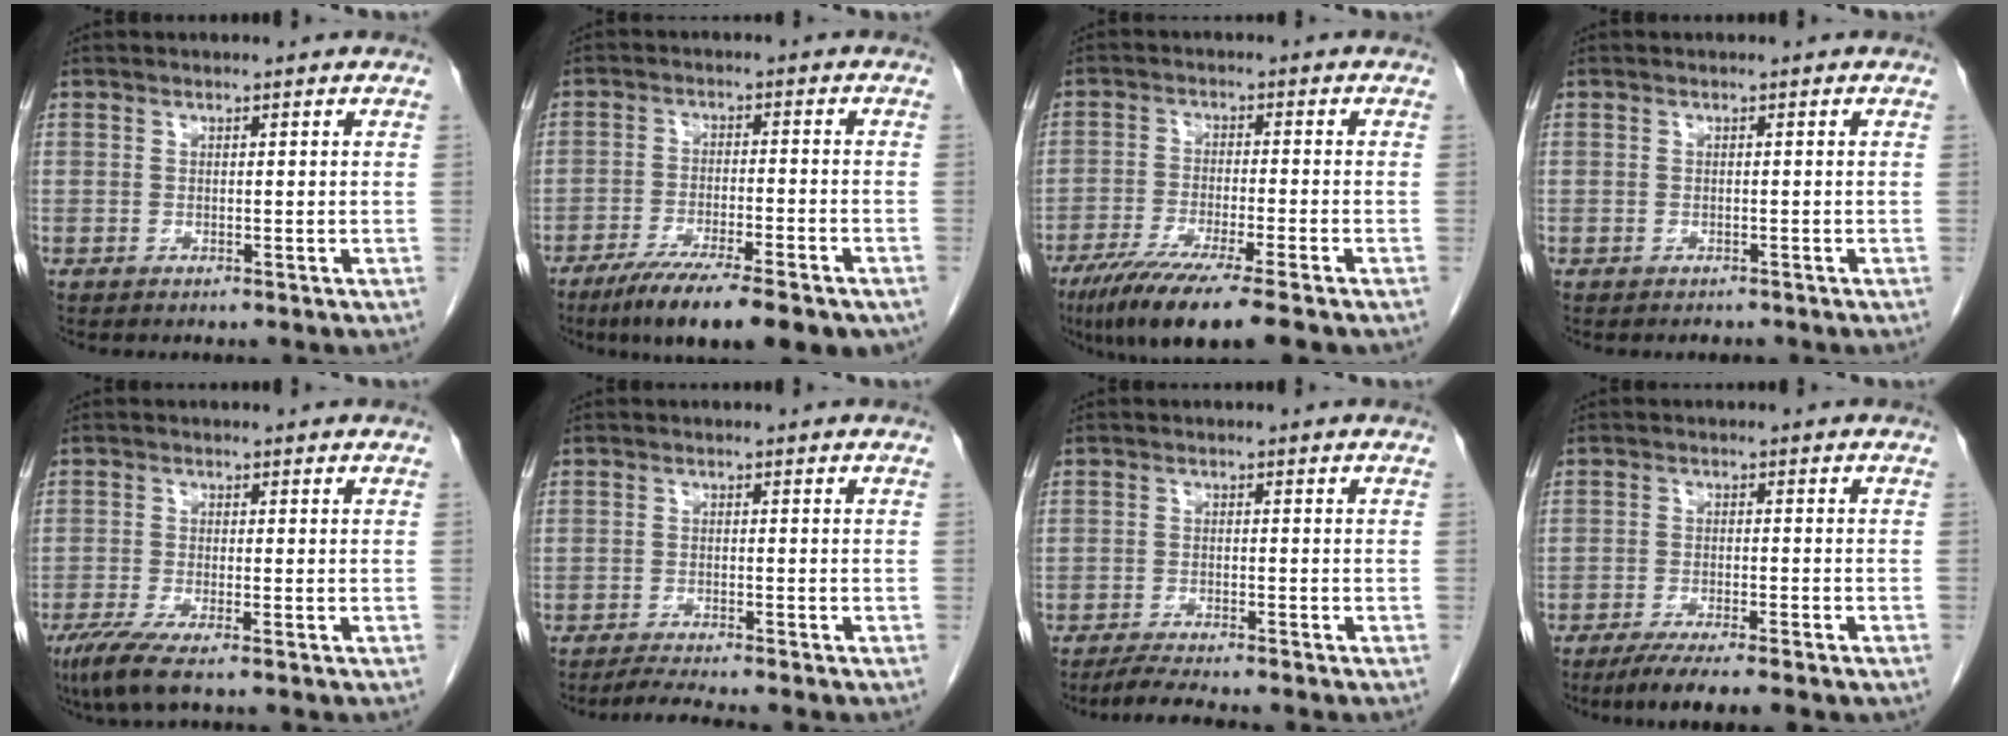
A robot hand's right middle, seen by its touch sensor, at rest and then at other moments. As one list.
[{"total": 14.6, "force": [-10.6, 2.4, 9.7], "torque": [-0.124, -0.024, -0.162]}, {"total": 11.1, "force": [-8.0, -0.1, 7.8], "torque": [-0.127, -0.029, -0.128]}, {"total": 0.9, "force": [-0.9, 0.4, 0.1], "torque": [-0.008, -0.002, -0.011]}, {"total": 4.9, "force": [-3.2, 0.3, 3.7], "torque": [-0.072, -0.016, -0.062]}, {"total": 3.6, "force": [-3.3, -0.7, 1.4], "torque": [-0.031, -0.017, -0.059]}, {"total": 4.6, "force": [-4.1, -0.2, 2.1], "torque": [-0.040, -0.017, -0.068]}, {"total": 7.4, "force": [-5.7, 0.5, 4.7], "torque": [-0.066, -0.015, -0.083]}]